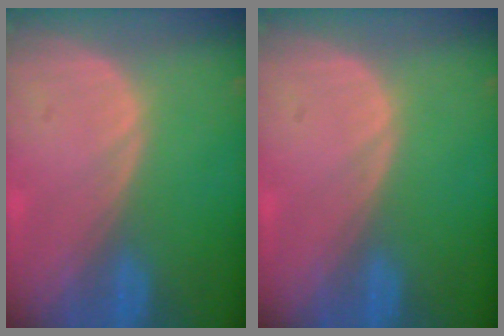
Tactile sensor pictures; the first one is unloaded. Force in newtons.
{"total": 0.0}